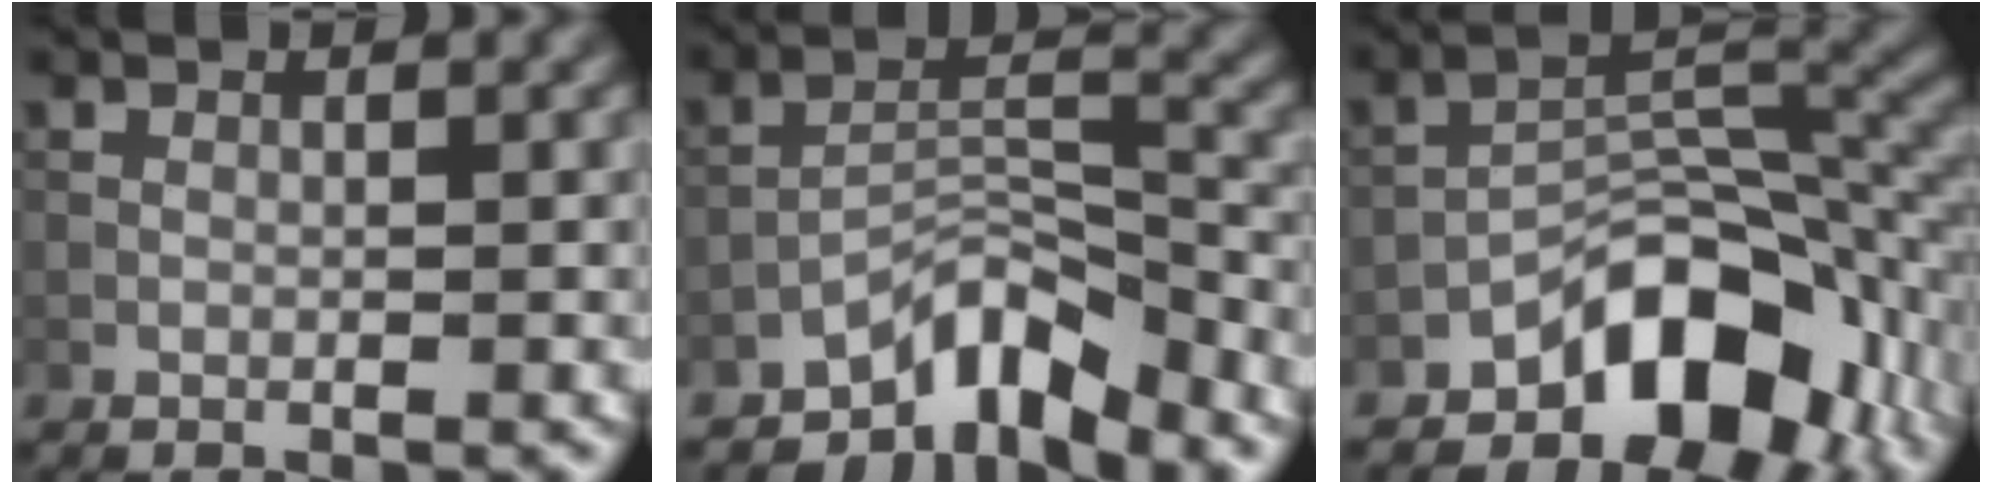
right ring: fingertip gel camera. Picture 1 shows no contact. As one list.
[{"total": 5.3, "force": [-4.5, 1.6, 2.4], "torque": [-0.024, 0.010, -0.086]}, {"total": 8.8, "force": [-5.1, 4.4, 5.7], "torque": [-0.065, 0.006, -0.086]}]